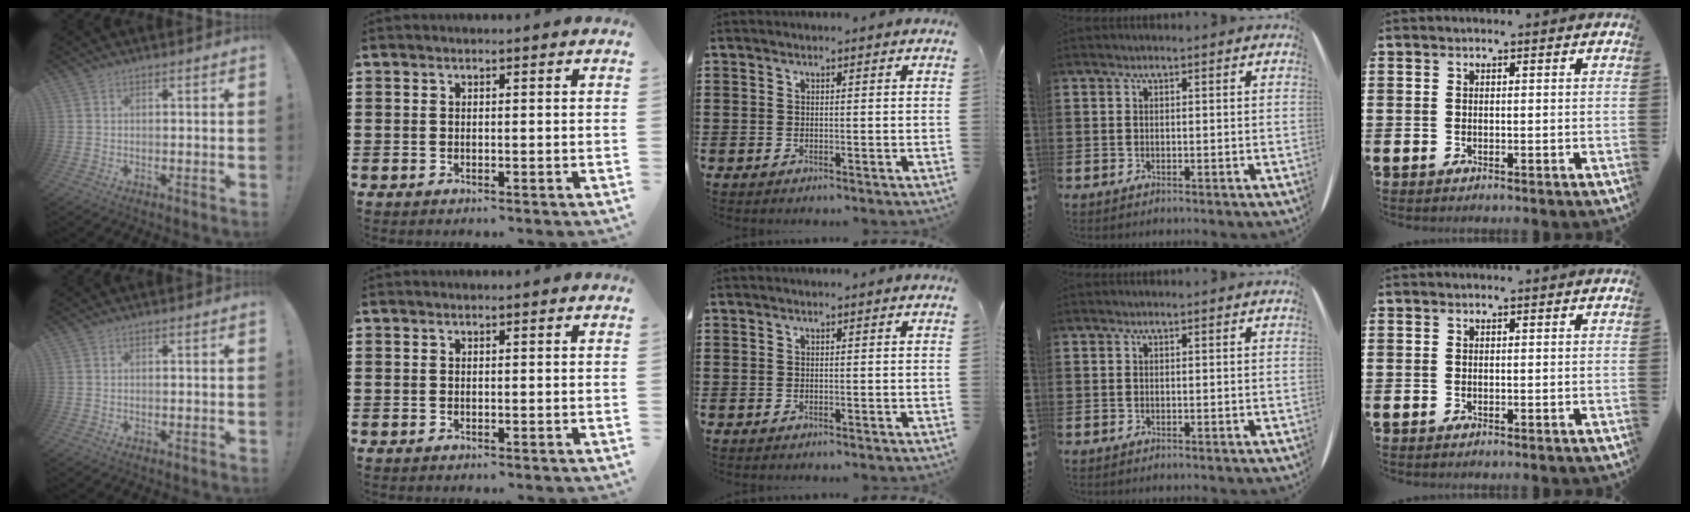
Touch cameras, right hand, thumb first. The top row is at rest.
{}